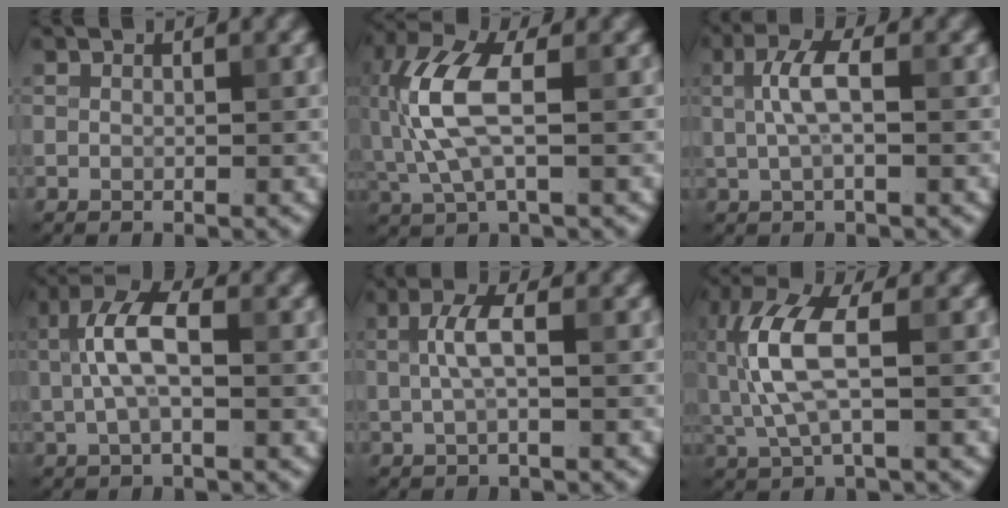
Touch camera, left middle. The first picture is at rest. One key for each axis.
{"total": 6.8, "fx": 0.1, "fy": 2.7, "fz": 6.2, "tx": -0.153, "ty": 0.012, "tz": -0.003}
{"total": 3.3, "fx": 0.5, "fy": 1.0, "fz": 3.1, "tx": -0.065, "ty": 0.006, "tz": 0.006}
{"total": 4.9, "fx": 0.6, "fy": 2.0, "fz": 4.4, "tx": -0.095, "ty": 0.012, "tz": 0.007}
{"total": 2.8, "fx": 0.3, "fy": 0.8, "fz": 2.6, "tx": -0.056, "ty": 0.006, "tz": 0.005}
{"total": 6.4, "fx": 0.3, "fy": 2.3, "fz": 6.0, "tx": -0.148, "ty": 0.010, "tz": 0.003}